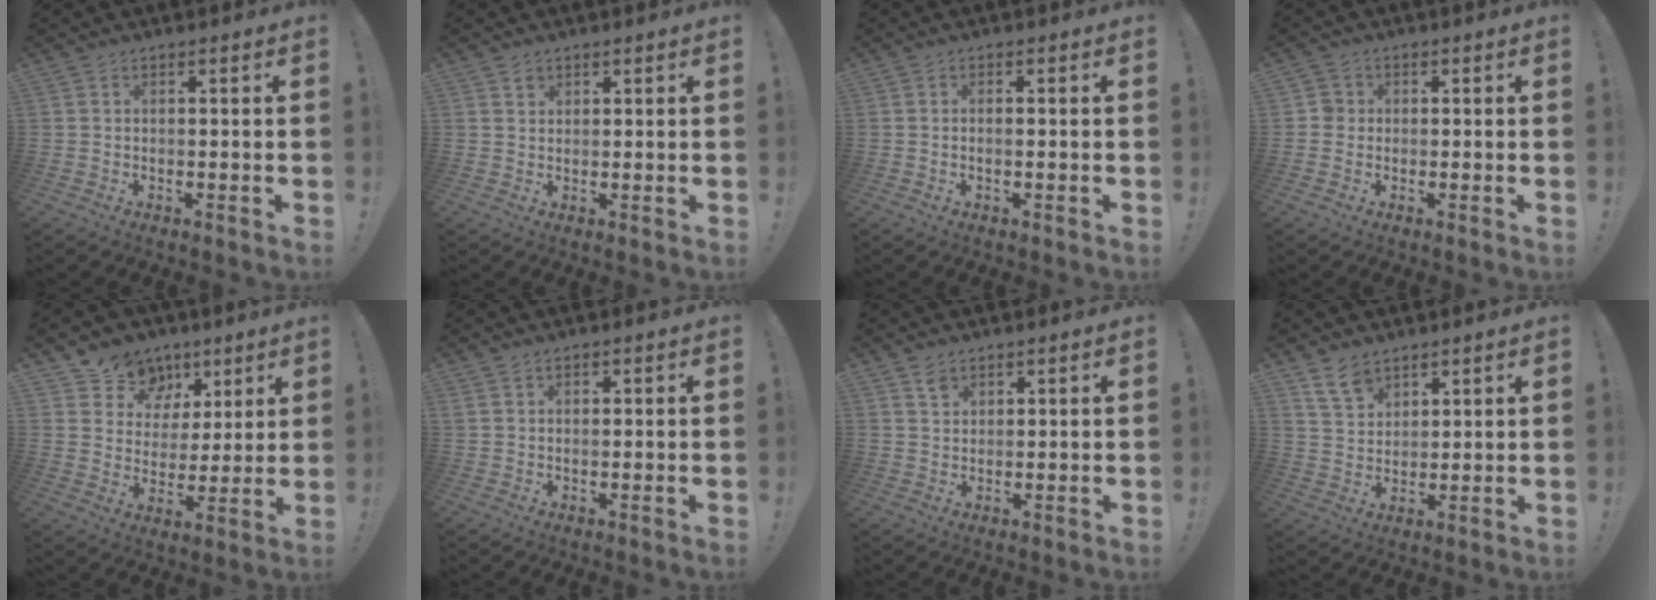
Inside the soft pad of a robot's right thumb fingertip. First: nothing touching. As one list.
[{"total": 1.6, "force": [1.3, 1.0, 0.3], "torque": [0.006, -0.008, 0.021]}, {"total": 0.9, "force": [-0.2, 0.1, 0.9], "torque": [-0.010, -0.003, -0.004]}, {"total": 2.7, "force": [-0.2, 2.5, 0.7], "torque": [-0.007, 0.008, -0.004]}, {"total": 11.1, "force": [6.5, 8.8, 2.1], "torque": [-0.033, -0.042, 0.132]}, {"total": 1.5, "force": [1.2, 0.9, 0.5], "torque": [-0.002, -0.001, 0.020]}, {"total": 2.6, "force": [2.0, 1.5, 0.7], "torque": [0.003, -0.016, 0.033]}, {"total": 7.6, "force": [5.8, 4.1, 2.7], "torque": [-0.047, -0.033, 0.111]}]